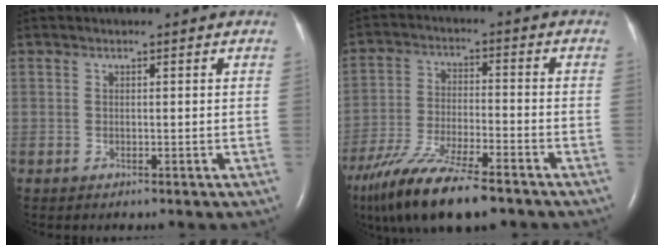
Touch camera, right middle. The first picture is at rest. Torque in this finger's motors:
{"motor_torque": [1.10, -1.04, 0.69, 0.20]}